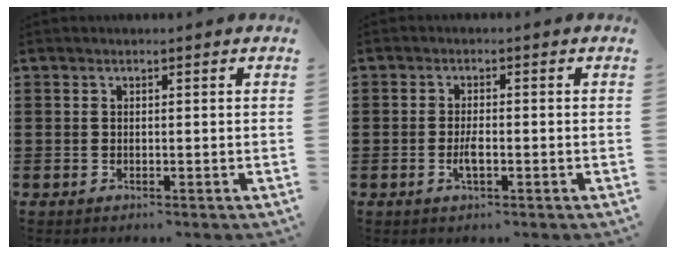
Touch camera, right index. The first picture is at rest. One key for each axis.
{"total": 2.6, "fx": -0.8, "fy": 0.7, "fz": 2.4, "tx": -0.050, "ty": -0.003, "tz": -0.016}